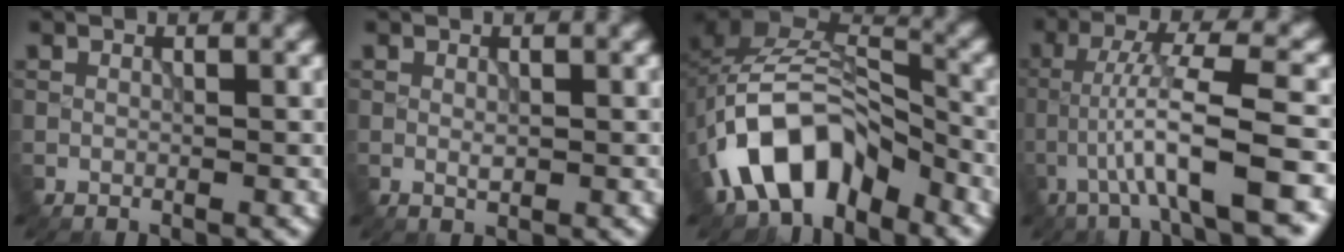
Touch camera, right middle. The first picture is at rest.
{"total": 0.9, "force": [-0.1, 0.4, 0.8], "torque": [-0.015, -0.003, -0.001]}
{"total": 10.5, "force": [-5.5, 6.1, 6.6], "torque": [-0.105, 0.008, -0.107]}
{"total": 8.9, "force": [-3.5, 1.4, 8.1], "torque": [-0.134, 0.016, -0.061]}